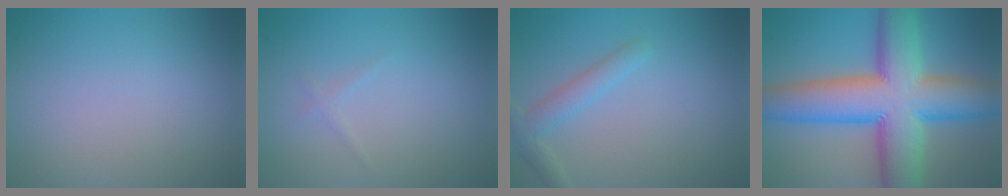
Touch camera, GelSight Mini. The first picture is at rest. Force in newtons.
{"total": 0.6, "press": 0.6, "slide": 0.0}
{"total": 2.5, "press": 2.5, "slide": 0.2}
{"total": 14.2, "press": 14.2, "slide": 0.4}